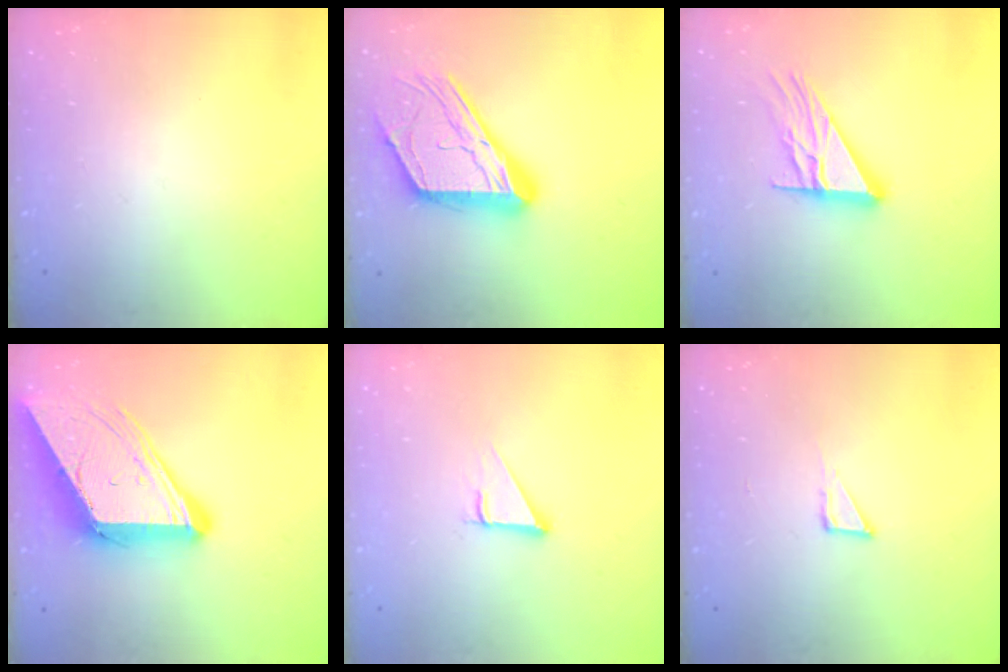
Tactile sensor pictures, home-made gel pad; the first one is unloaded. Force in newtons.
{"total": 19.1, "press": 19.0, "slide": 1.7}
{"total": 13.6, "press": 13.5, "slide": 1.3}
{"total": 18.6, "press": 18.5, "slide": 2.0}
{"total": 2.7, "press": 2.7, "slide": 0.0}
{"total": 2.8, "press": 2.8, "slide": 0.2}